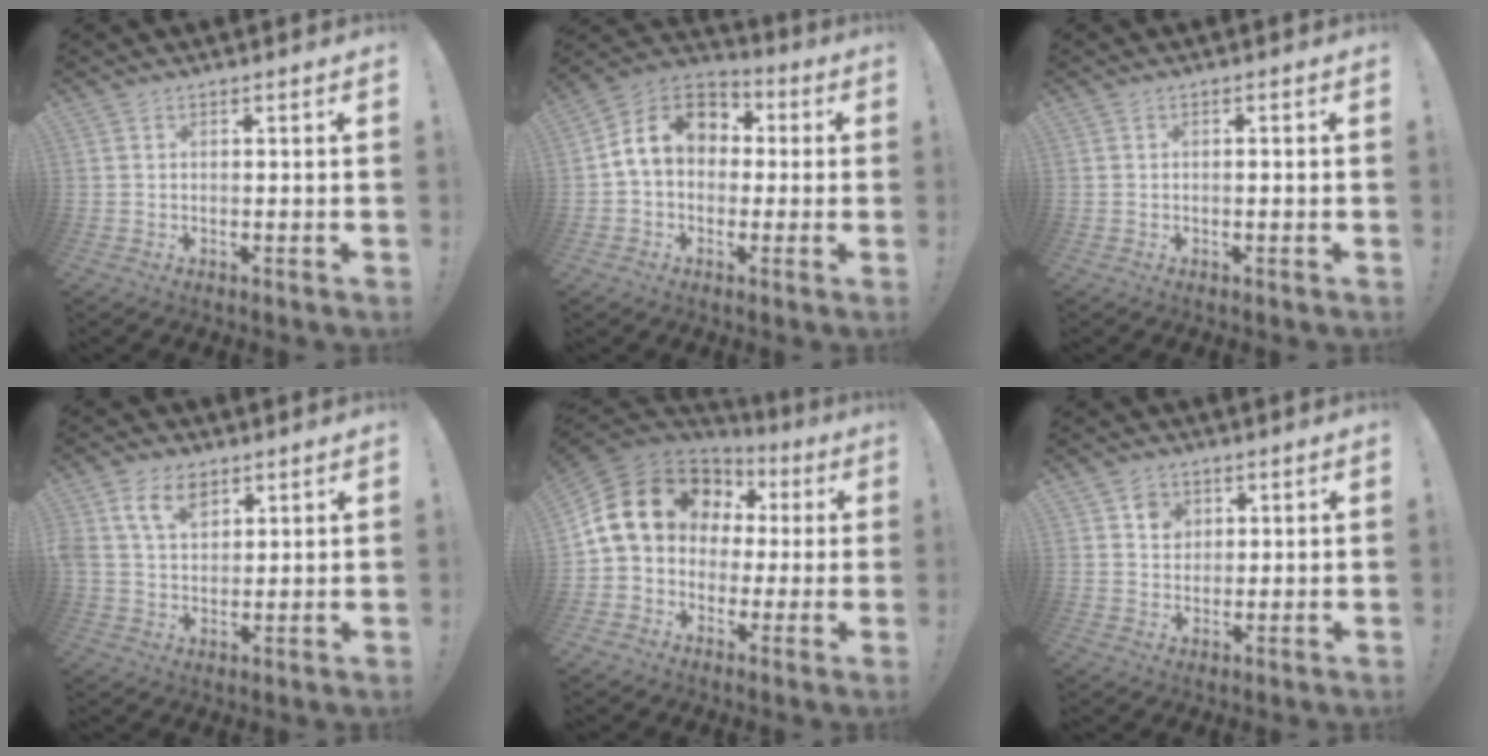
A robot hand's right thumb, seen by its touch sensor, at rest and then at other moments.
{"total": 12.2, "force": [2.3, 9.7, 7.1], "torque": [-0.099, 0.008, 0.048]}
{"total": 0.9, "force": [-0.4, 0.0, 0.8], "torque": [-0.014, 0.001, -0.008]}
{"total": 8.7, "force": [4.7, 5.6, 4.8], "torque": [-0.090, -0.003, 0.092]}
{"total": 17.6, "force": [5.4, 13.6, 9.8], "torque": [-0.156, -0.014, 0.121]}
{"total": 5.2, "force": [2.2, 4.5, 1.5], "torque": [-0.012, -0.011, 0.037]}